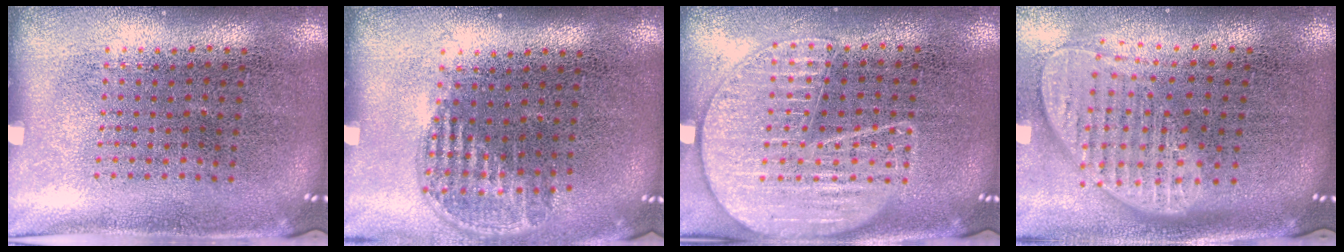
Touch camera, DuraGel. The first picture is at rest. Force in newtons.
{"total": 1.0, "press": 0.8, "slide": 0.6}
{"total": 1.6, "press": 1.6, "slide": 0.1}
{"total": 2.0, "press": 1.5, "slide": 1.2}